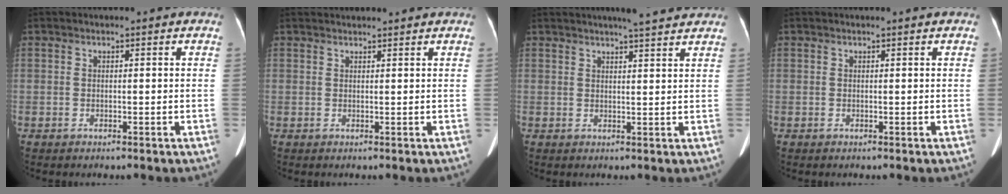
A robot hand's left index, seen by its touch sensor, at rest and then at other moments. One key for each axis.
{"total": 3.4, "fx": 3.4, "fy": 0.1, "fz": 0.6, "tx": -0.007, "ty": 0.028, "tz": 0.047}
{"total": 6.0, "fx": 5.2, "fy": 0.1, "fz": 3.0, "tx": -0.045, "ty": 0.012, "tz": 0.067}
{"total": 0.6, "fx": 0.5, "fy": 0.0, "fz": 0.2, "tx": -0.004, "ty": 0.004, "tz": 0.007}